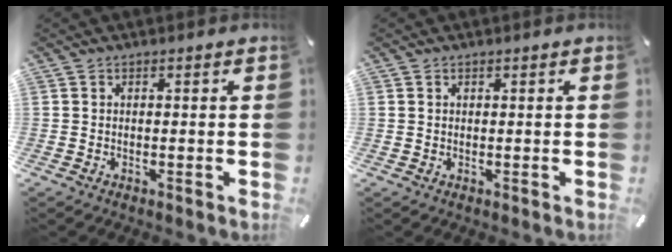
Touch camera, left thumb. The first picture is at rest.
{"total": 0.6, "force": [0.2, 0.4, 0.4], "torque": [-0.010, 0.002, 0.004]}